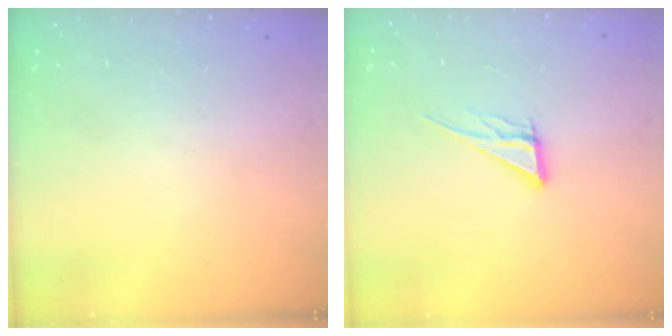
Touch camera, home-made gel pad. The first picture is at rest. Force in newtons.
{"total": 8.2, "press": 8.1, "slide": 0.7}